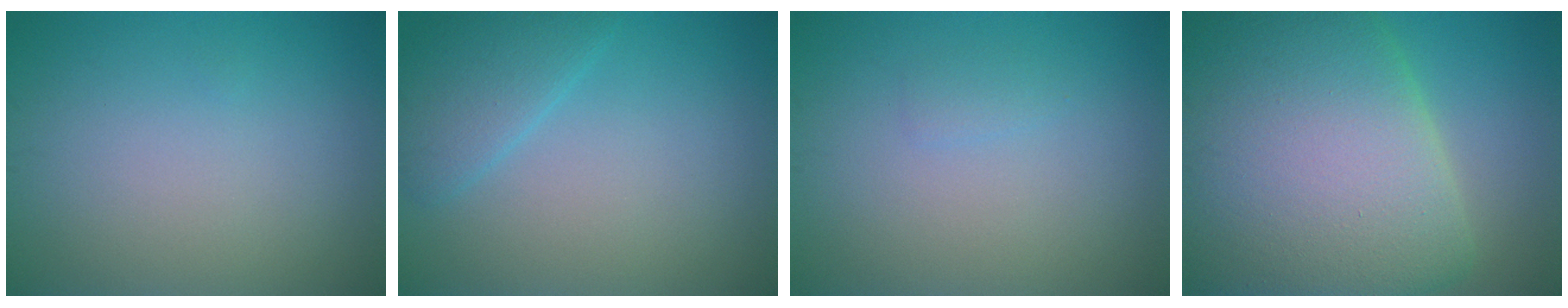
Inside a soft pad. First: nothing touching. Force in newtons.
{"total": 2.8, "press": 2.8, "slide": 0.1}
{"total": 0.7, "press": 0.7, "slide": 0.1}
{"total": 17.0, "press": 17.0, "slide": 0.7}